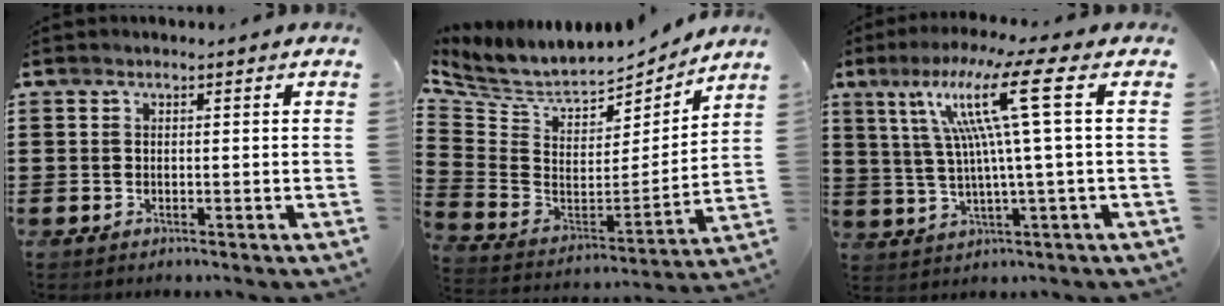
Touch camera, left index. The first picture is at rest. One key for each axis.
{"total": 6.5, "fx": 6.1, "fy": 1.6, "fz": 1.7, "tx": -0.072, "ty": -0.055, "tz": 0.103}
{"total": 12.4, "fx": 3.9, "fy": -0.1, "fz": 11.8, "tx": -0.238, "ty": 0.007, "tz": 0.052}